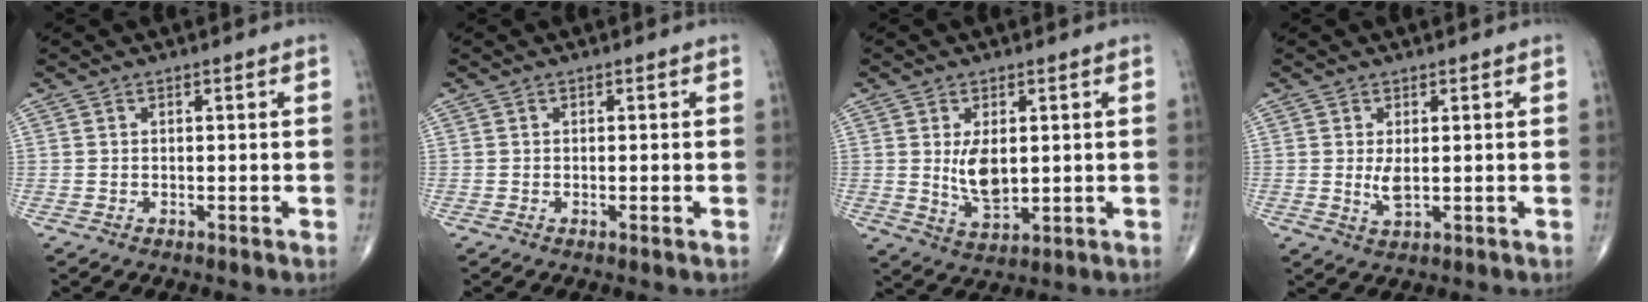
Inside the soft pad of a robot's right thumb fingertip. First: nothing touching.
{"total": 0.7, "force": [-0.2, 0.0, 0.7], "torque": [-0.011, -0.001, -0.003]}
{"total": 6.8, "force": [0.9, 3.7, 5.7], "torque": [-0.091, -0.017, 0.025]}
{"total": 2.8, "force": [0.2, 1.1, 2.6], "torque": [-0.053, -0.010, 0.010]}